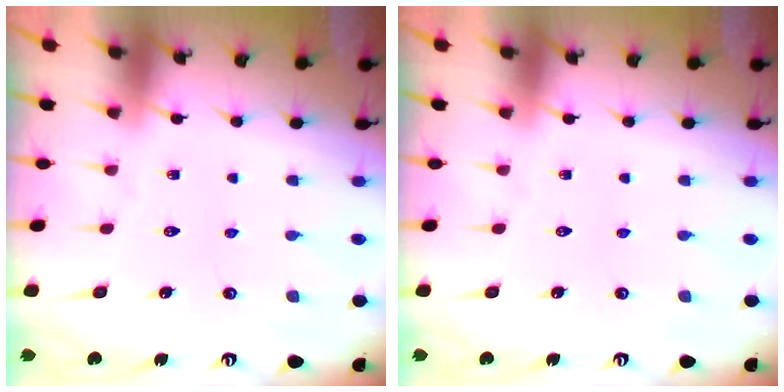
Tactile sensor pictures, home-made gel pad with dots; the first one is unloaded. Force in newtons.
{"total": 0.0}